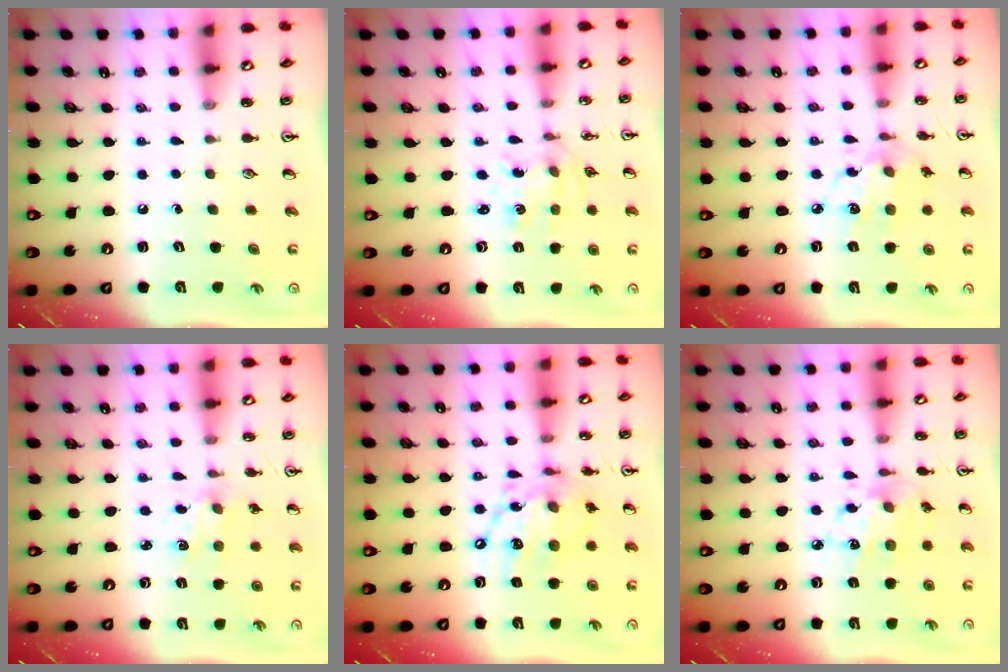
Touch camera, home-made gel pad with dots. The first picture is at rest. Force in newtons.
{"total": 1.5, "press": 1.4, "slide": 0.5}
{"total": 9.7, "press": 9.7, "slide": 0.7}
{"total": 1.6, "press": 1.6, "slide": 0.5}
{"total": 13.9, "press": 13.9, "slide": 0.7}
{"total": 10.5, "press": 10.4, "slide": 0.7}